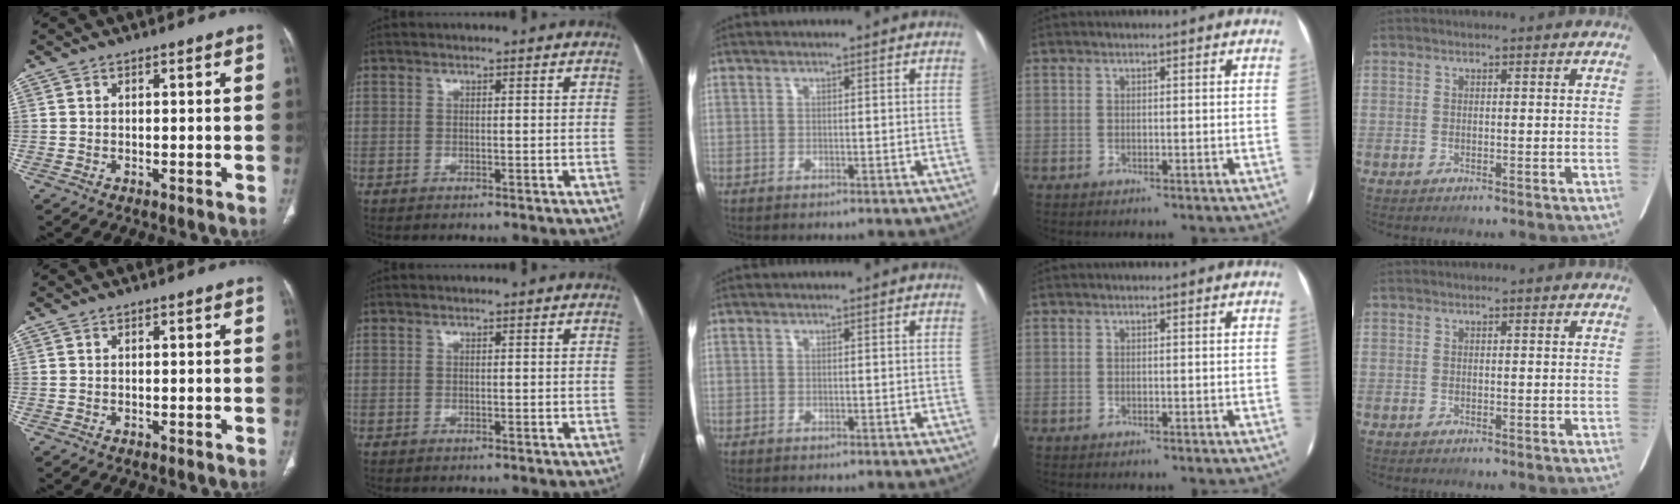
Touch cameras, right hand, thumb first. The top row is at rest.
{}